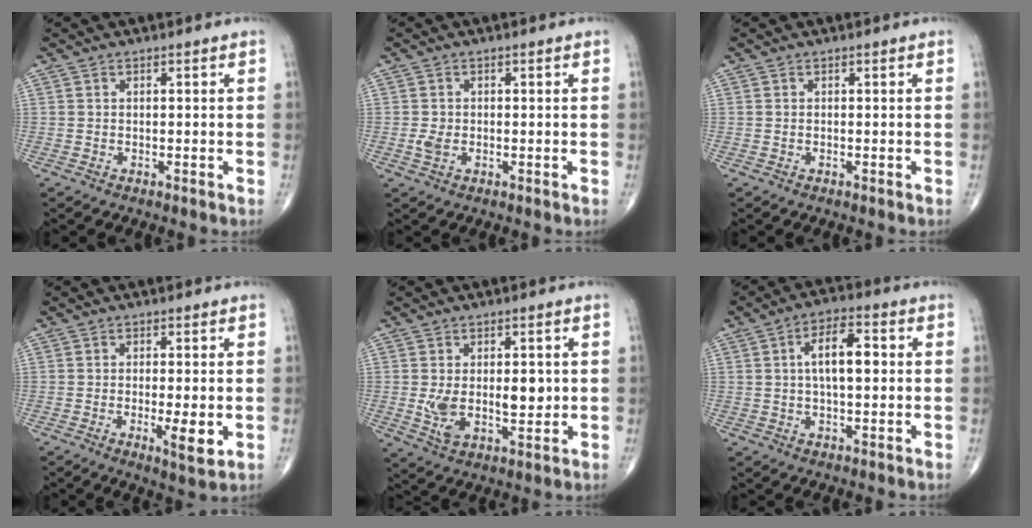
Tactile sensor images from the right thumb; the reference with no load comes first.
{"total": 2.1, "force": [-0.2, 1.5, 1.4], "torque": [-0.026, 0.001, -0.002]}
{"total": 0.0}
{"total": 5.5, "force": [-1.0, 1.4, 5.2], "torque": [-0.082, -0.014, -0.017]}
{"total": 9.3, "force": [0.3, 5.0, 7.8], "torque": [-0.116, -0.013, 0.016]}
{"total": 8.6, "force": [1.1, 3.8, 7.6], "torque": [-0.120, 0.013, 0.013]}